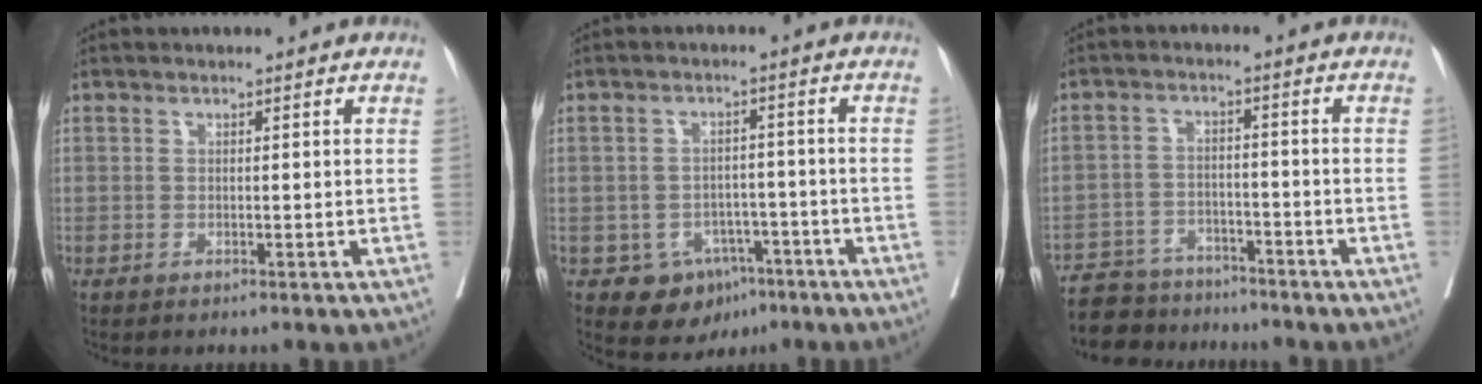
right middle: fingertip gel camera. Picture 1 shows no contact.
{"total": 6.5, "force": [-3.5, 5.1, 2.0], "torque": [-0.019, 0.012, -0.040]}
{"total": 8.8, "force": [-8.1, 3.5, 1.2], "torque": [-0.017, 0.009, -0.129]}